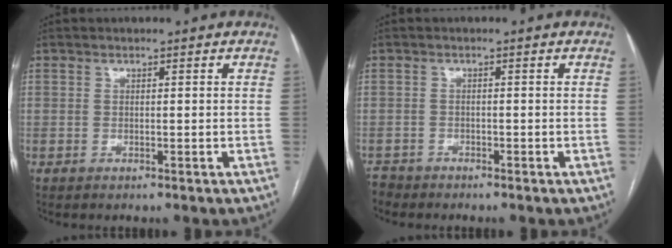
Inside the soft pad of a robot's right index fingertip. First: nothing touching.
{"total": 2.0, "force": [-1.9, 0.5, -0.5], "torque": [0.008, -0.006, -0.037]}